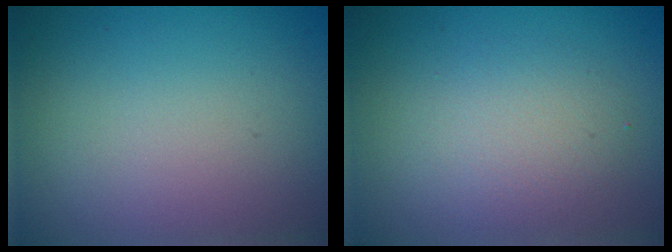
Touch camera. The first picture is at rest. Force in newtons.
{"total": 2.6, "press": 2.6, "slide": 0.1}